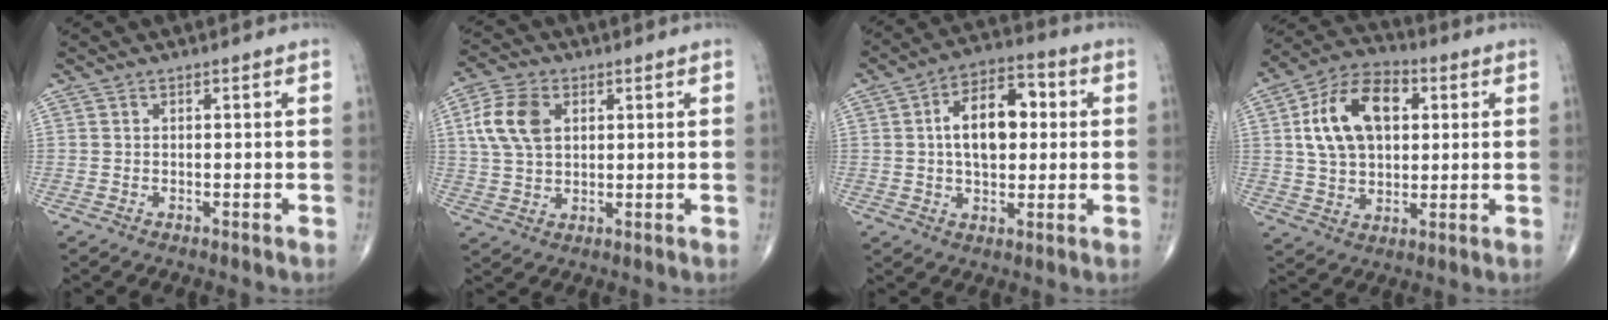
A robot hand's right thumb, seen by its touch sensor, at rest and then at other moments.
{"total": 9.4, "force": [2.5, 6.1, 6.6], "torque": [-0.130, 0.004, 0.048]}
{"total": 13.1, "force": [1.7, 7.7, 10.5], "torque": [-0.148, 0.020, 0.021]}
{"total": 16.0, "force": [3.8, 10.1, 11.7], "torque": [-0.189, 0.012, 0.064]}